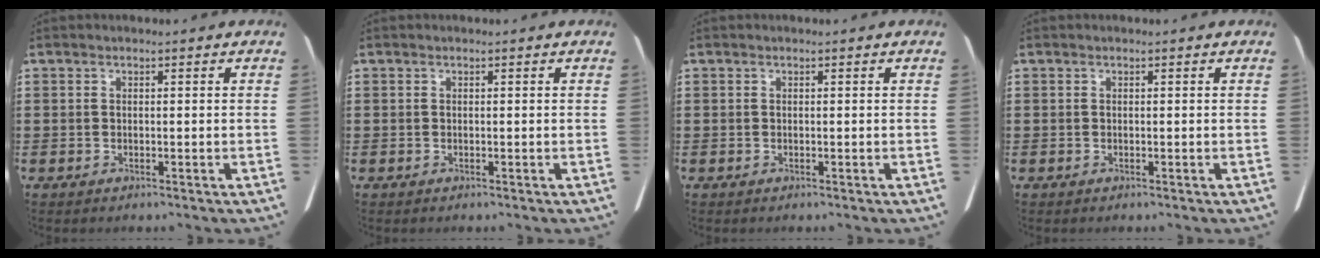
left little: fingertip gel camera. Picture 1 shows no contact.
{"total": 0.0}
{"total": 0.0}
{"total": 0.0}